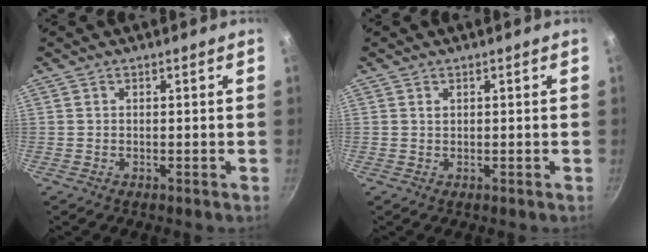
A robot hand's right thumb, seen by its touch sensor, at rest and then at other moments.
{"total": 0.6, "force": [0.3, 0.4, 0.3], "torque": [-0.004, -0.001, 0.006]}